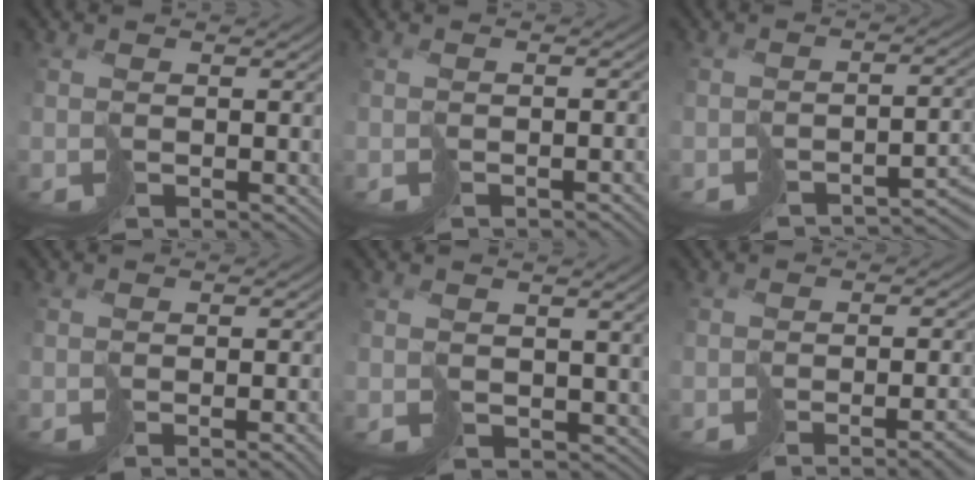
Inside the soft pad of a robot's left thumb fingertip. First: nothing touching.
{"total": 2.7, "force": [-2.1, 0.9, 1.5], "torque": [-0.011, -0.003, -0.030]}
{"total": 5.8, "force": [-4.5, 1.2, 3.5], "torque": [-0.038, -0.013, -0.068]}
{"total": 3.4, "force": [-2.5, 0.7, 2.2], "torque": [-0.023, -0.003, -0.036]}
{"total": 4.2, "force": [0.3, 3.7, 2.1], "torque": [-0.053, -0.022, 0.006]}
{"total": 6.2, "force": [-4.0, 0.7, 4.7], "torque": [-0.046, -0.016, -0.048]}